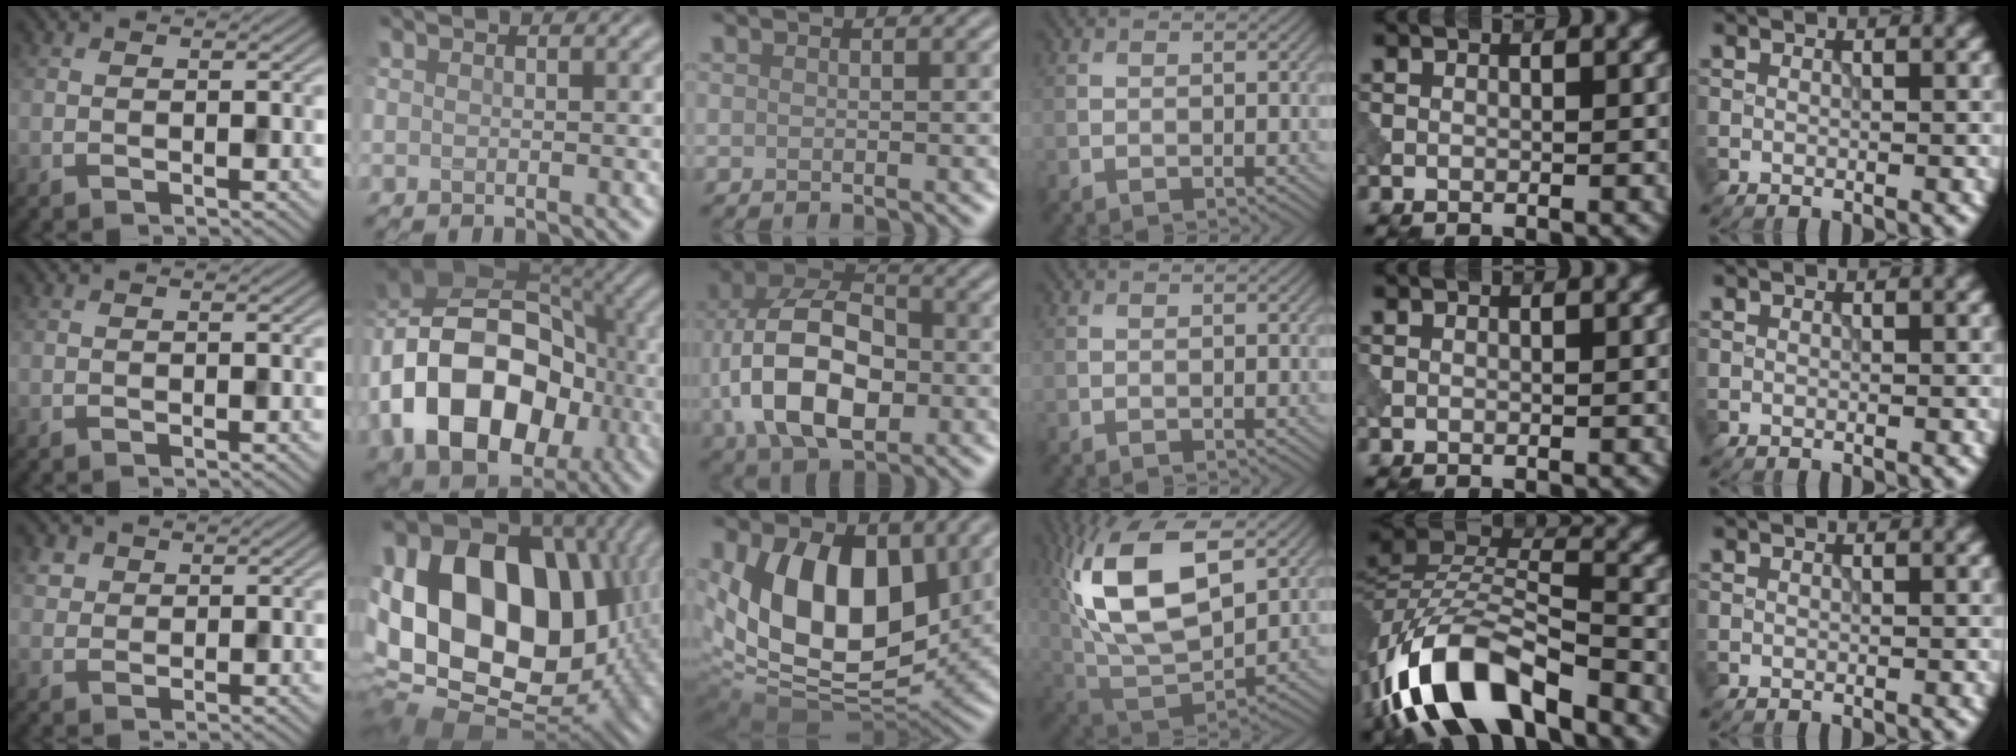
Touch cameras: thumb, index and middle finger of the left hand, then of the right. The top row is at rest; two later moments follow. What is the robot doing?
{"motion": "insert", "object": "peg toy"}